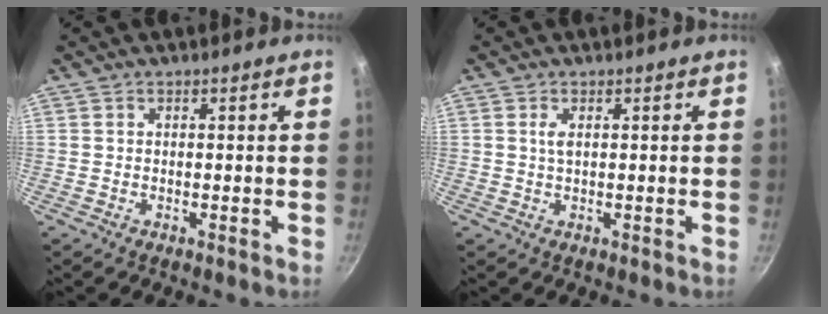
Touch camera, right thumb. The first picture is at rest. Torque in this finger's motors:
{"motor_torque": [0.13, 0.11, 0.28, 0.28, 0.04]}